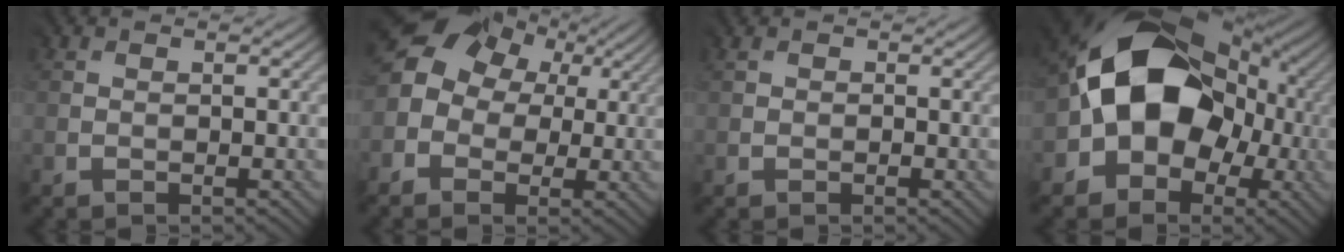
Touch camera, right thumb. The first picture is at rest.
{"total": 11.4, "force": [1.3, 10.2, 5.1], "torque": [-0.151, 0.012, 0.001]}
{"total": 0.5, "force": [0.3, 0.5, 0.1], "torque": [-0.003, 0.000, 0.003]}
{"total": 15.3, "force": [-0.9, 12.3, 9.1], "torque": [-0.139, -0.006, -0.025]}